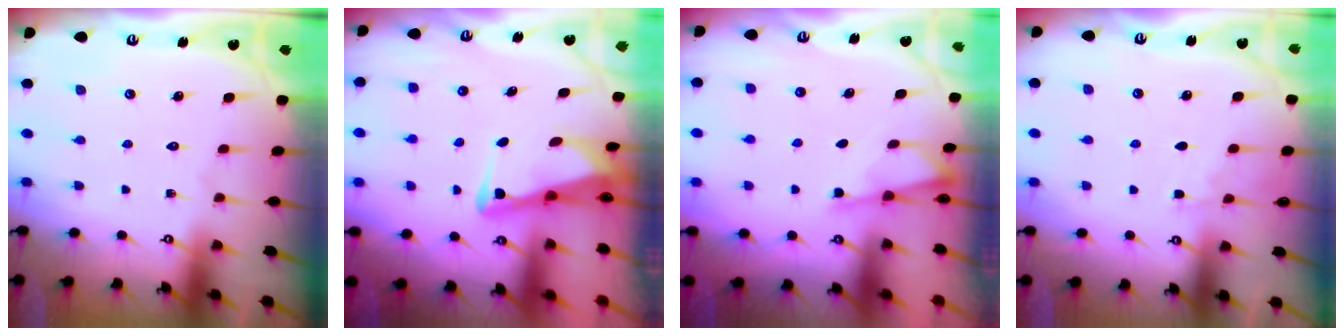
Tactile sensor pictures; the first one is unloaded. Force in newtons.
{"total": 4.6, "press": 4.5, "slide": 0.8}
{"total": 1.2, "press": 1.2, "slide": 0.3}
{"total": 5.1, "press": 5.1, "slide": 0.6}